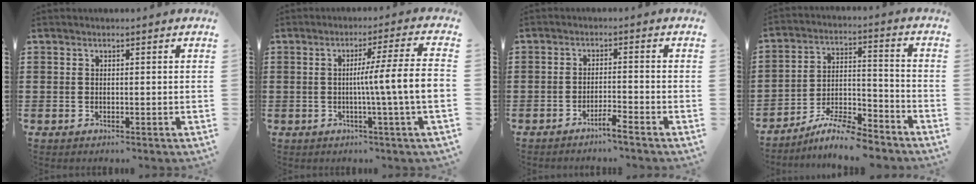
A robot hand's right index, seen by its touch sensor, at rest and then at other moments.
{"total": 8.4, "force": [-0.8, -1.0, 8.3], "torque": [-0.139, -0.014, -0.022]}
{"total": 2.6, "force": [-2.2, -0.3, 1.2], "torque": [-0.023, 0.000, -0.042]}
{"total": 7.9, "force": [-7.2, 0.9, 3.1], "torque": [-0.053, 0.012, -0.138]}